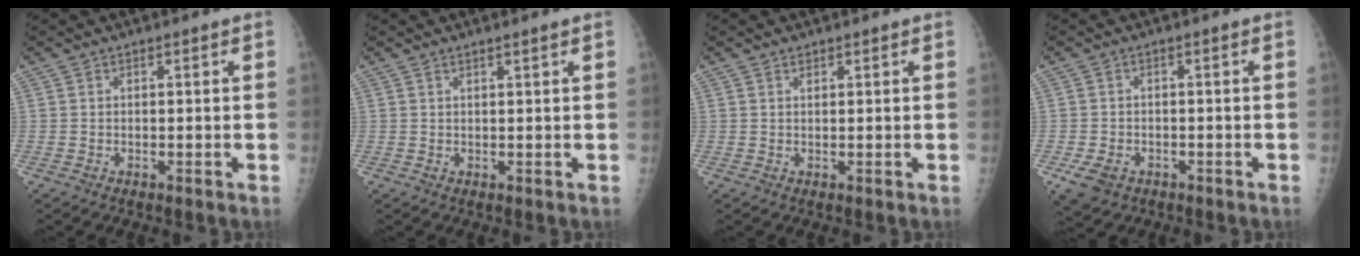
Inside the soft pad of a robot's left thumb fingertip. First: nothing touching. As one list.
[{"total": 1.0, "force": [0.8, 0.0, 0.6], "torque": [-0.007, -0.004, 0.014]}, {"total": 0.9, "force": [0.6, 0.5, 0.3], "torque": [0.002, -0.003, 0.009]}, {"total": 4.9, "force": [-2.2, 3.6, 2.4], "torque": [-0.045, 0.003, -0.029]}]